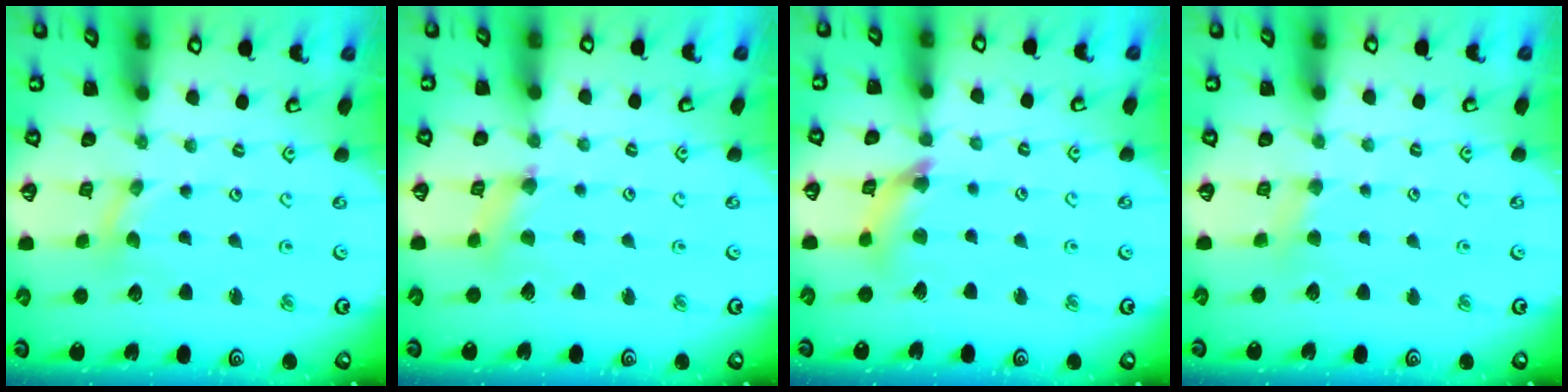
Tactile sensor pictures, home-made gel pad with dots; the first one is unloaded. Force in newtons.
{"total": 2.3, "press": 2.3, "slide": 0.3}
{"total": 8.2, "press": 8.1, "slide": 0.6}
{"total": 2.7, "press": 2.6, "slide": 0.4}